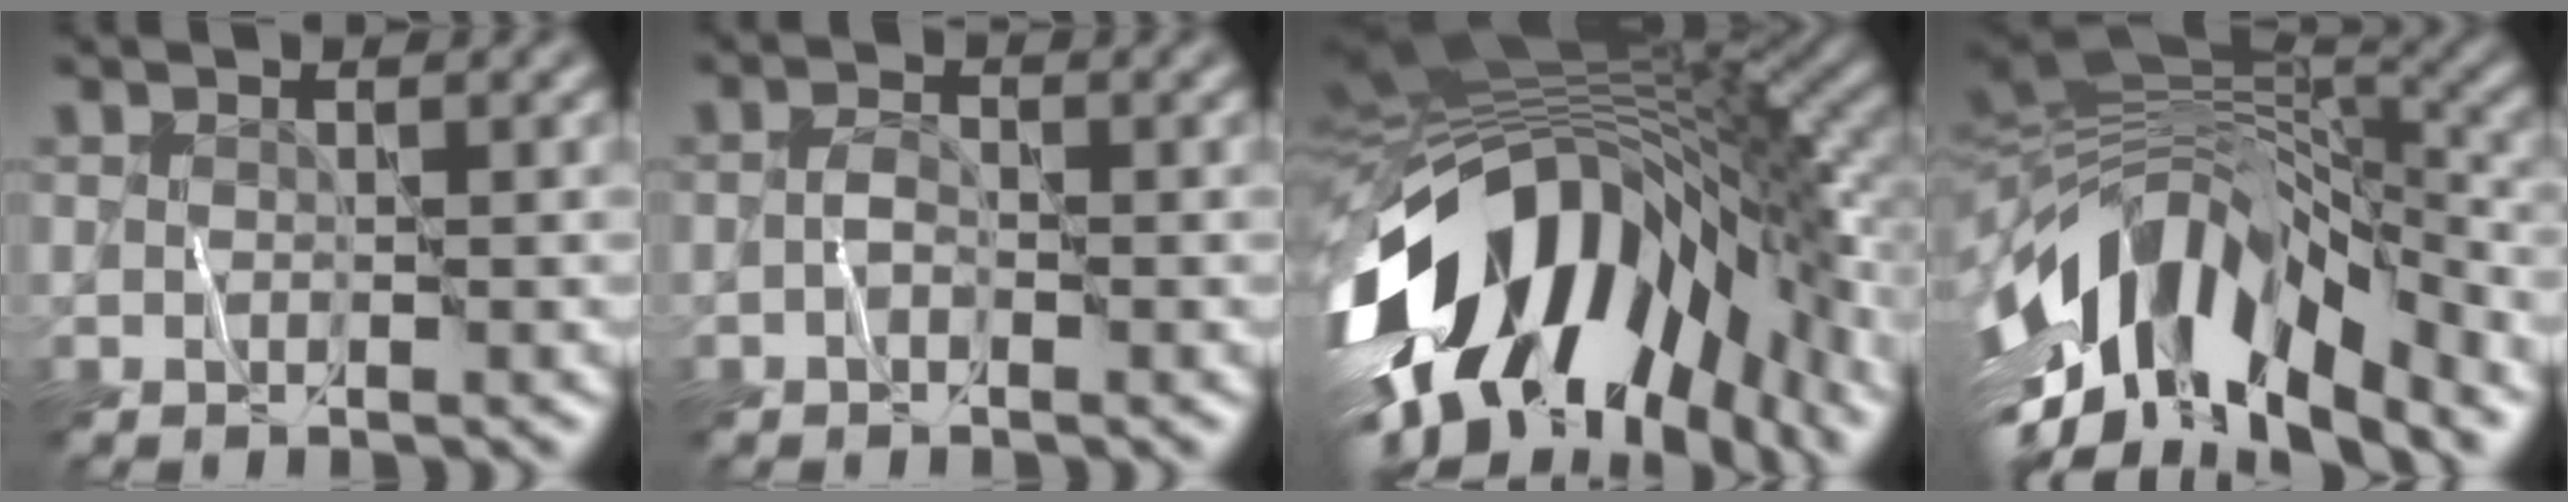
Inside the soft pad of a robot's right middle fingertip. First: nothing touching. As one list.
[{"total": 1.0, "force": [-0.4, 0.6, 0.7], "torque": [-0.011, 0.005, -0.012]}, {"total": 16.9, "force": [-4.9, 8.7, 13.6], "torque": [-0.230, -0.021, -0.082]}, {"total": 13.8, "force": [-5.7, 6.3, 11.0], "torque": [-0.198, 0.015, -0.099]}]